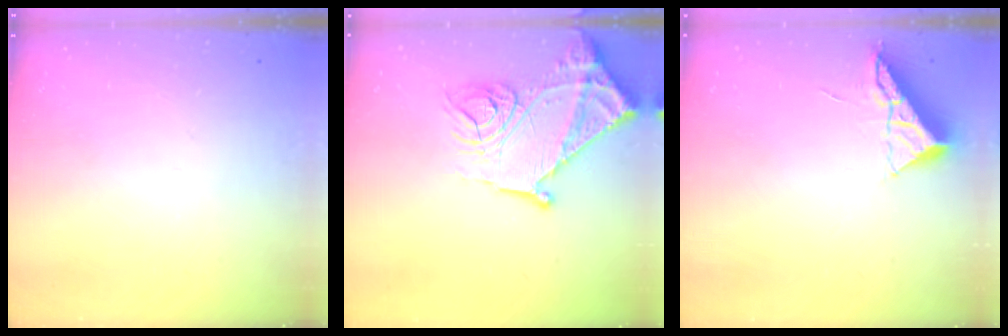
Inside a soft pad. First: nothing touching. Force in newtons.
{"total": 18.7, "press": 18.6, "slide": 1.7}
{"total": 6.0, "press": 5.9, "slide": 0.6}